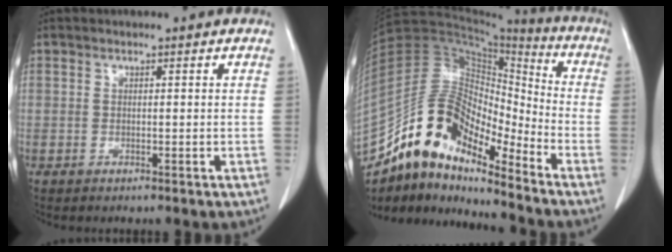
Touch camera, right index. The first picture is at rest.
{"total": 17.4, "force": [-13.2, 4.8, 10.4], "torque": [-0.181, 0.048, -0.235]}